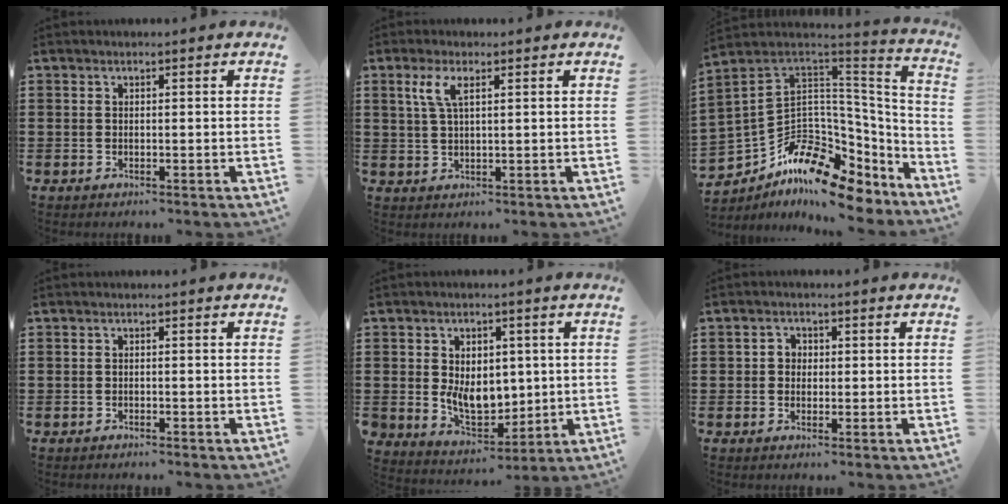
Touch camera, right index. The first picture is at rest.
{"total": 3.9, "force": [1.6, 1.2, 3.4], "torque": [-0.072, 0.007, 0.027]}
{"total": 10.5, "force": [-5.5, 6.6, 6.0], "torque": [-0.146, -0.007, -0.103]}
{"total": 0.6, "force": [-0.6, 0.1, 0.1], "torque": [-0.003, -0.001, -0.012]}
{"total": 7.2, "force": [0.4, 5.7, 4.4], "torque": [-0.070, 0.005, 0.012]}
{"total": 1.7, "force": [-0.2, 1.6, 0.6], "torque": [-0.018, 0.007, -0.006]}